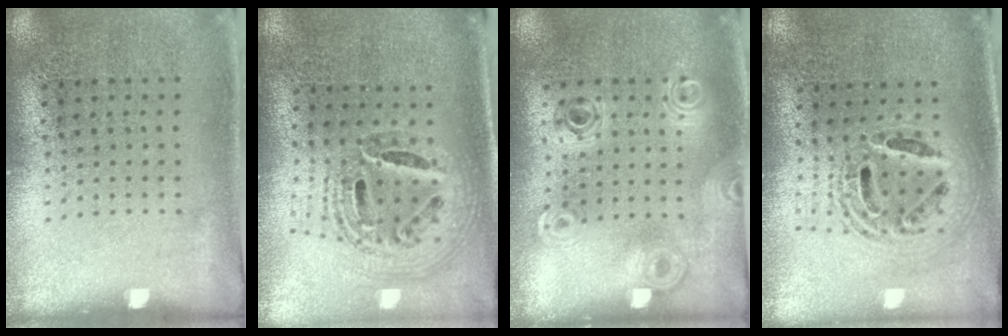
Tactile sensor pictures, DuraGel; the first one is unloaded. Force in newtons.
{"total": 1.5, "press": 1.3, "slide": 0.8}
{"total": 0.9, "press": 0.9, "slide": 0.1}
{"total": 2.0, "press": 1.6, "slide": 1.3}